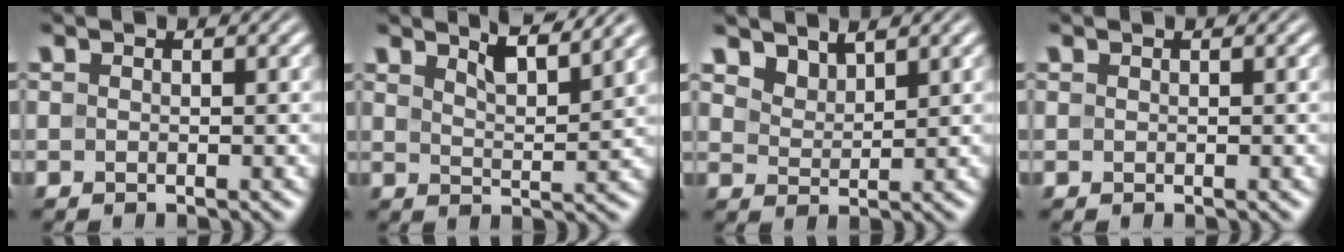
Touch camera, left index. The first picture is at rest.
{"total": 3.5, "force": [2.8, 0.5, 2.0], "torque": [-0.037, 0.002, 0.048]}
{"total": 2.2, "force": [1.9, 0.8, 0.7], "torque": [-0.024, -0.010, 0.046]}
{"total": 0.0}